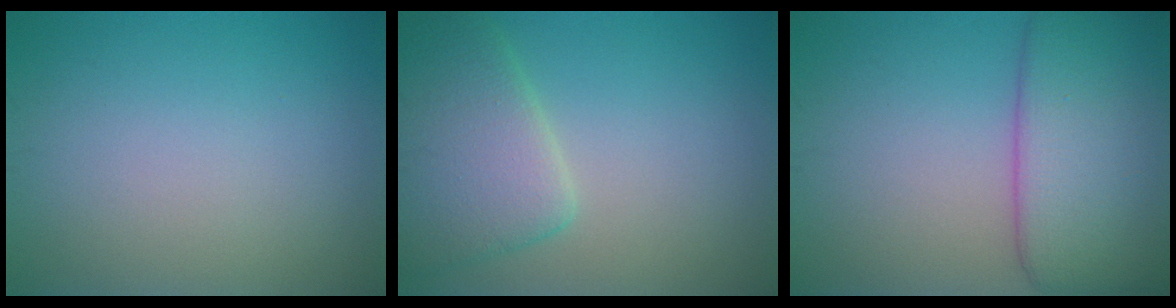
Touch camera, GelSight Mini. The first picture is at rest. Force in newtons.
{"total": 5.9, "press": 5.9, "slide": 0.2}
{"total": 8.7, "press": 8.6, "slide": 0.6}